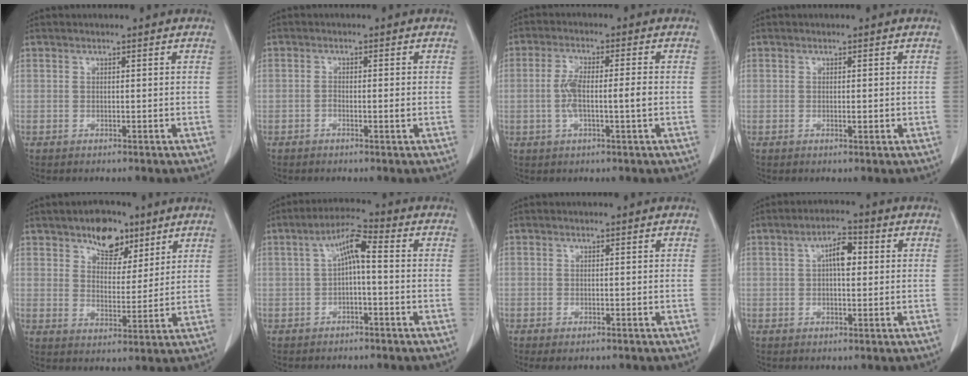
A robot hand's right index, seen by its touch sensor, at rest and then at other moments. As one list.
[{"total": 1.3, "force": [-0.5, 0.3, 1.2], "torque": [-0.019, 0.002, -0.009]}, {"total": 5.8, "force": [-0.7, 0.8, 5.7], "torque": [-0.117, 0.009, -0.014]}, {"total": 0.8, "force": [-0.1, 0.3, 0.7], "torque": [-0.010, -0.001, -0.001]}, {"total": 7.9, "force": [5.2, 4.3, 4.1], "torque": [-0.057, 0.008, 0.086]}, {"total": 5.5, "force": [0.1, 1.1, 5.4], "torque": [-0.100, 0.024, 0.001]}, {"total": 2.1, "force": [-1.6, 0.7, 1.2], "torque": [-0.014, -0.004, -0.019]}, {"total": 4.4, "force": [0.7, 1.6, 4.0], "torque": [-0.068, 0.013, 0.010]}]